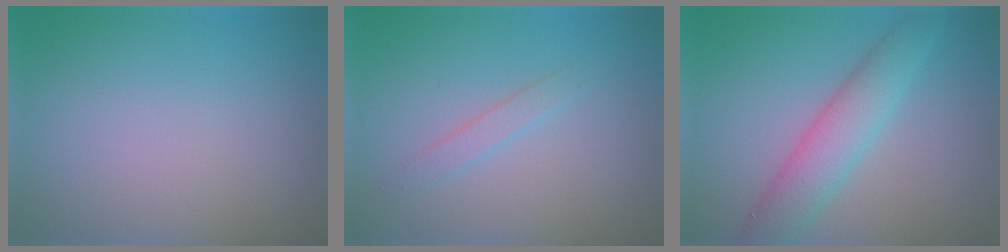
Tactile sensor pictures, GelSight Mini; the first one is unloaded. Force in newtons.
{"total": 1.3, "press": 1.3, "slide": 0.1}
{"total": 4.8, "press": 4.8, "slide": 0.1}